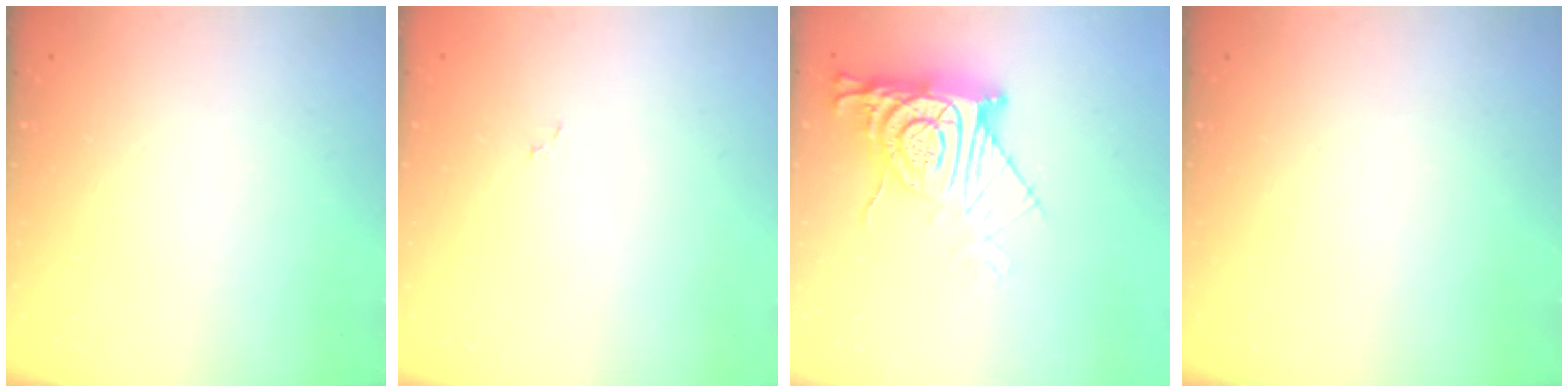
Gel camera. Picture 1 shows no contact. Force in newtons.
{"total": 2.3, "press": 2.3, "slide": 0.2}
{"total": 14.5, "press": 14.4, "slide": 1.2}
{"total": 0.0}